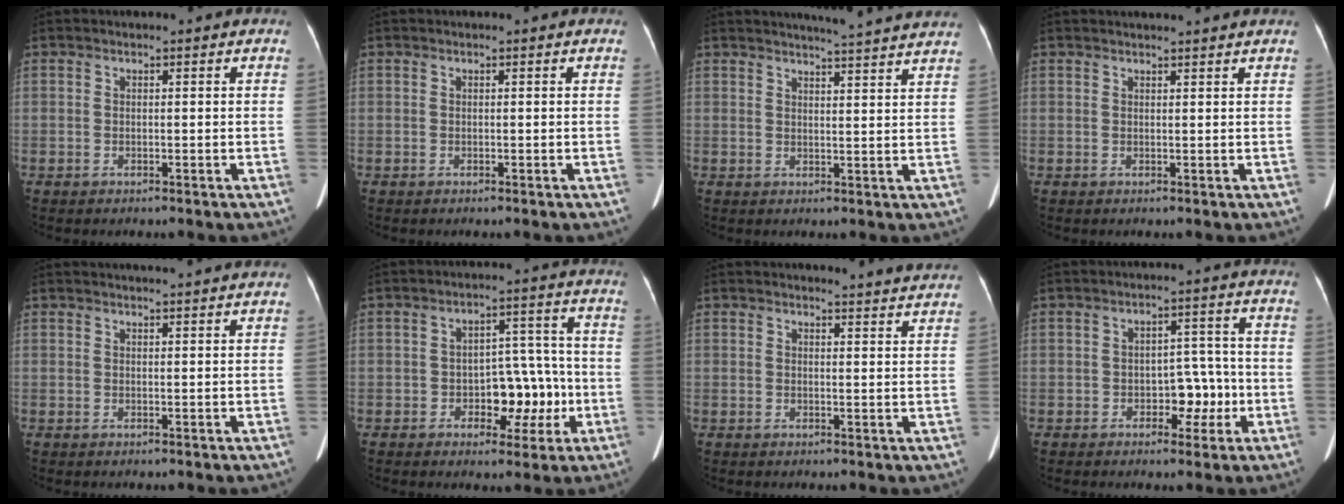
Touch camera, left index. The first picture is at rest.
{"total": 0.0}
{"total": 12.5, "force": [11.8, -0.8, 4.0], "torque": [-0.060, -0.021, 0.130]}
{"total": 4.8, "force": [4.5, -0.3, 1.5], "torque": [-0.018, 0.021, 0.051]}
{"total": 6.0, "force": [5.7, -0.3, 2.1], "torque": [-0.026, 0.021, 0.061]}
{"total": 8.2, "force": [-2.3, 4.7, 6.3], "torque": [-0.086, 0.029, -0.028]}
{"total": 7.0, "force": [7.0, -0.3, 0.9], "torque": [-0.013, -0.020, 0.061]}
{"total": 5.5, "force": [-1.8, 3.3, 4.0], "torque": [-0.050, 0.019, -0.023]}